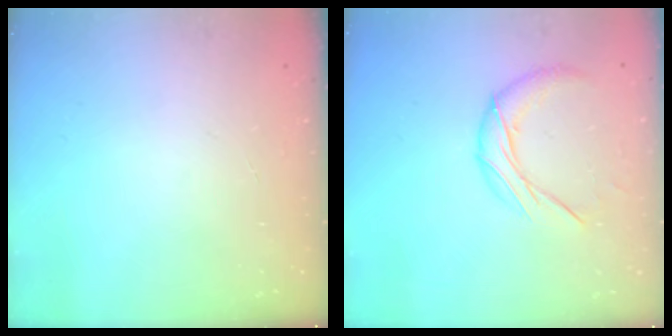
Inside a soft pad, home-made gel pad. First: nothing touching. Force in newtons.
{"total": 9.9, "press": 9.9, "slide": 0.3}